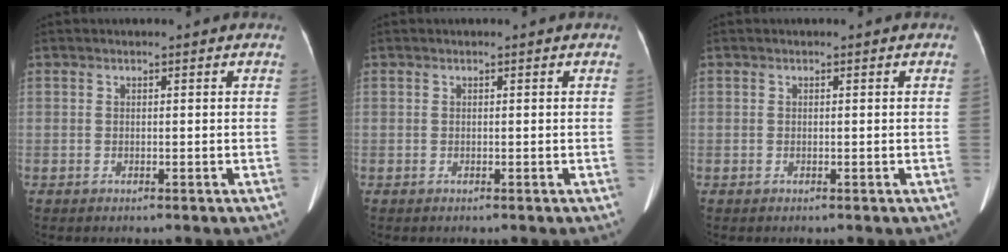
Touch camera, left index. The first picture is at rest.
{"total": 0.0}
{"total": 0.0}